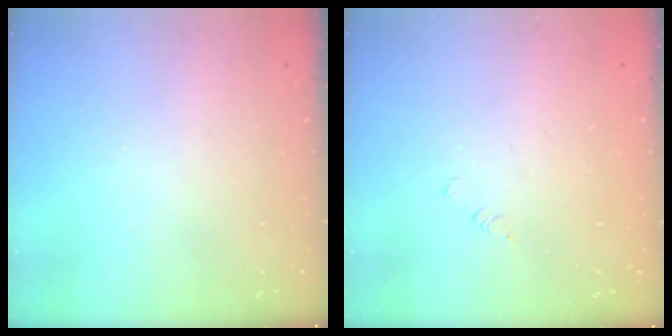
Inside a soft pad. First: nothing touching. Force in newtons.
{"total": 1.1, "press": 1.1, "slide": 0.1}